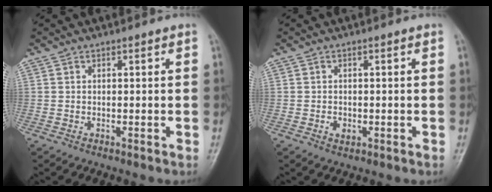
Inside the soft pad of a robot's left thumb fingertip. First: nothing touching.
{"total": 1.6, "force": [-0.4, 1.1, 1.1], "torque": [-0.012, 0.000, -0.003]}